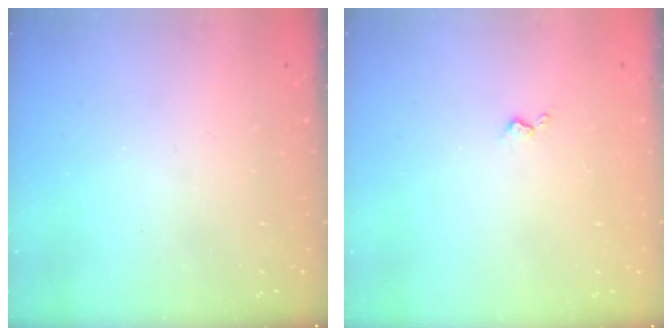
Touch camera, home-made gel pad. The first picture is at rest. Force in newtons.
{"total": 2.2, "press": 2.1, "slide": 0.5}